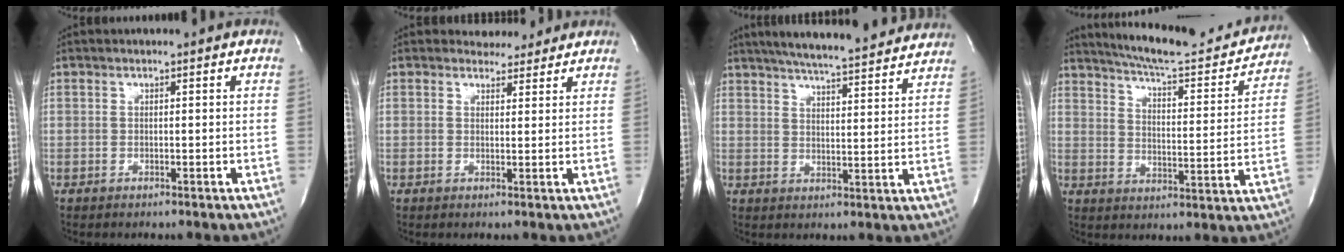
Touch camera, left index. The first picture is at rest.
{"total": 3.0, "force": [2.7, 1.2, -0.1], "torque": [-0.002, 0.001, 0.035]}
{"total": 19.5, "force": [17.6, 1.8, 8.3], "torque": [-0.136, 0.012, 0.234]}
{"total": 20.3, "force": [18.7, 2.9, 7.5], "torque": [-0.114, -0.026, 0.248]}